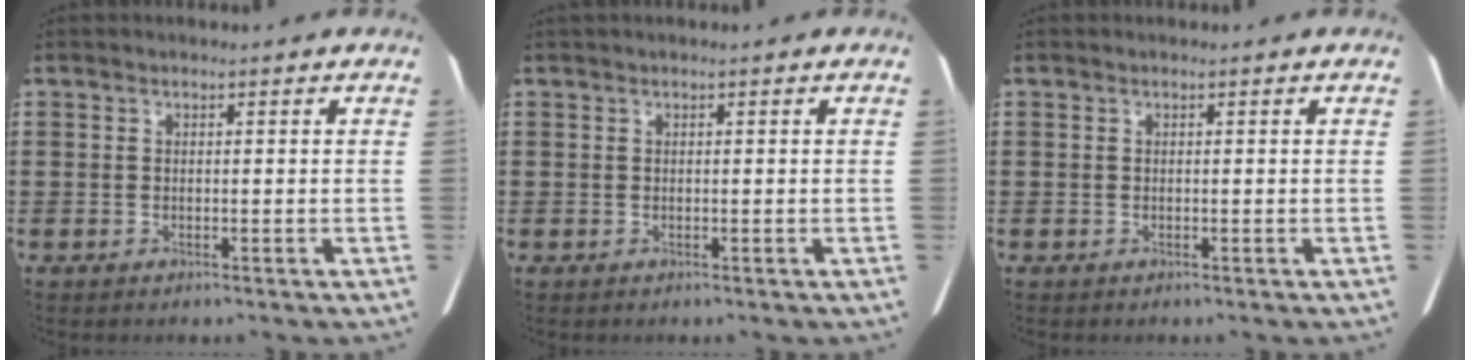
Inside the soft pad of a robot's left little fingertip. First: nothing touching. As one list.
[{"total": 0.0}, {"total": 0.0}]